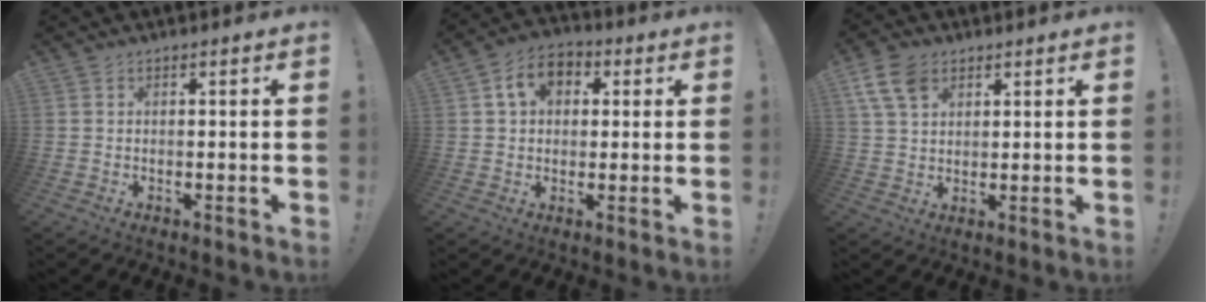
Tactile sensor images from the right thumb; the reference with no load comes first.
{"total": 6.3, "force": [1.7, 5.2, 3.2], "torque": [-0.040, 0.003, 0.030]}
{"total": 8.9, "force": [4.5, 5.8, 5.0], "torque": [-0.098, -0.007, 0.089]}